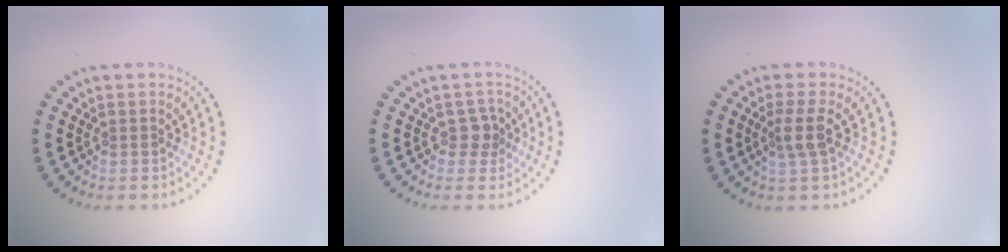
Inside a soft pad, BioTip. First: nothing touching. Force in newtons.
{"total": 1.6, "press": 1.3, "slide": 1.0}
{"total": 2.2, "press": 1.8, "slide": 1.3}